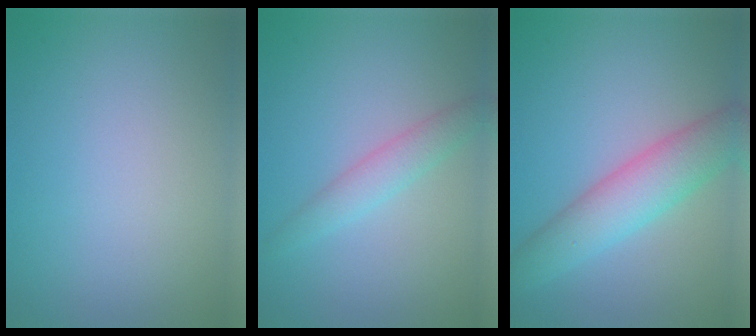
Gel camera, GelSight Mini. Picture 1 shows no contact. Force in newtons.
{"total": 2.3, "press": 2.3, "slide": 0.0}
{"total": 5.3, "press": 5.3, "slide": 0.1}